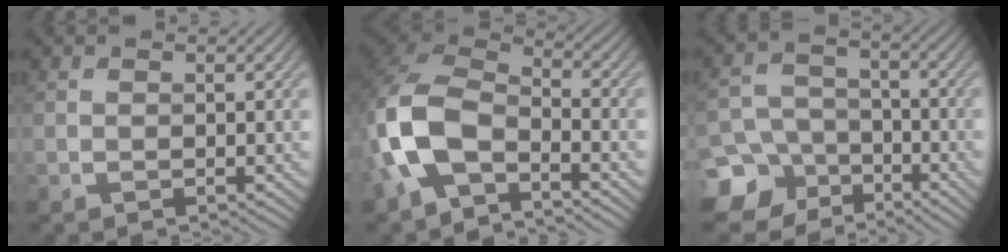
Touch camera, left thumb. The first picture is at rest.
{"total": 10.2, "force": [-4.4, 5.5, 7.4], "torque": [-0.170, 0.001, -0.104]}
{"total": 10.8, "force": [-6.5, 8.2, 2.9], "torque": [-0.078, -0.032, -0.130]}